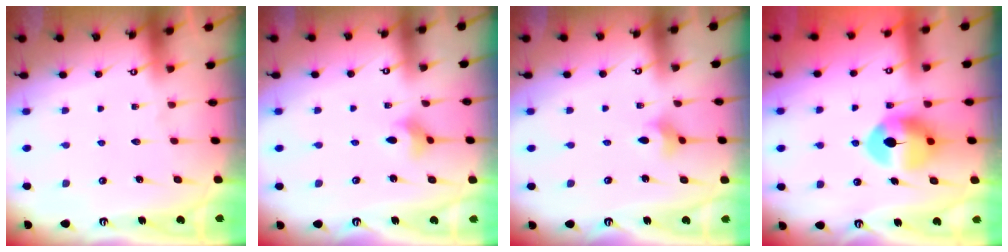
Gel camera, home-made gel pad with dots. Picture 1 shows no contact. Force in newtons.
{"total": 3.0, "press": 3.0, "slide": 0.3}
{"total": 2.9, "press": 2.8, "slide": 0.8}
{"total": 11.8, "press": 11.8, "slide": 0.6}